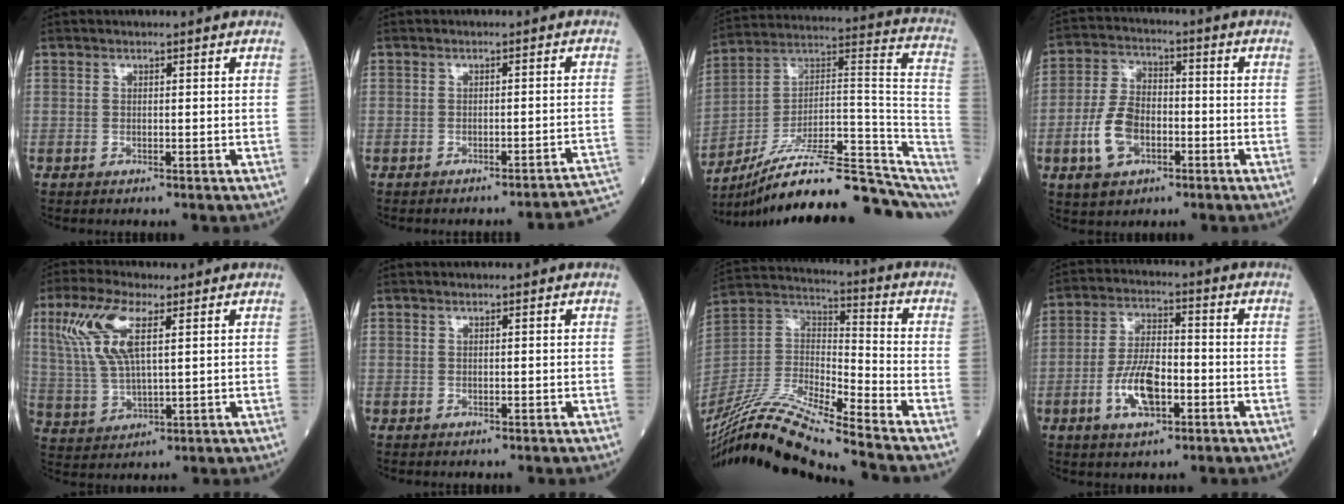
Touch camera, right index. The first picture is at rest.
{"total": 7.4, "force": [-7.1, -1.0, 2.0], "torque": [0.004, 0.003, -0.079]}
{"total": 24.7, "force": [-20.4, 4.1, 13.4], "torque": [-0.142, 0.043, -0.310]}
{"total": 9.1, "force": [-3.0, 5.5, 6.6], "torque": [-0.146, 0.010, -0.054]}
{"total": 10.6, "force": [4.3, 3.1, 9.2], "torque": [-0.217, 0.015, 0.091]}
{"total": 0.0}
{"total": 17.8, "force": [-15.6, -0.8, 8.5], "torque": [-0.178, 0.006, -0.296]}
{"total": 8.7, "force": [-3.0, 3.5, 7.4], "torque": [-0.150, 0.004, -0.054]}